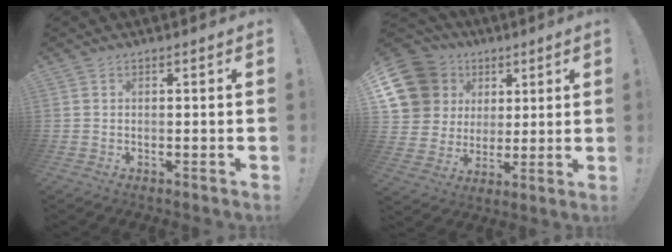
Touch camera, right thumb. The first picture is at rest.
{"total": 17.2, "force": [6.6, 14.3, 6.9], "torque": [-0.113, -0.022, 0.149]}